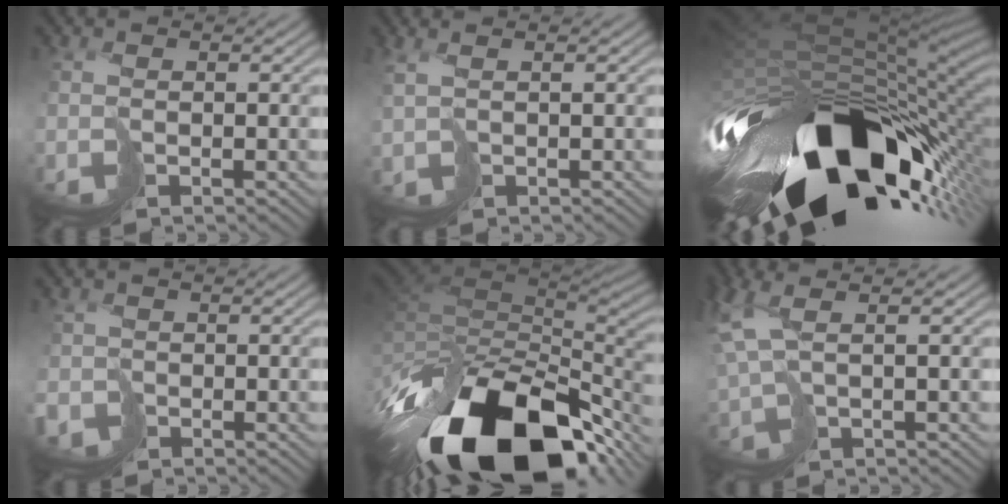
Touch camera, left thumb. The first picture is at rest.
{"total": 1.8, "force": [1.3, 0.3, 1.3], "torque": [-0.037, -0.004, 0.028]}
{"total": 16.7, "force": [-5.5, 8.5, 13.3], "torque": [-0.256, -0.036, -0.065]}
{"total": 1.5, "force": [-0.8, 1.3, -0.1], "torque": [0.011, -0.008, -0.018]}
{"total": 17.6, "force": [-8.8, 8.6, 12.7], "torque": [-0.245, -0.044, -0.105]}
{"total": 5.8, "force": [1.9, 1.8, 5.2], "torque": [-0.142, -0.006, 0.039]}